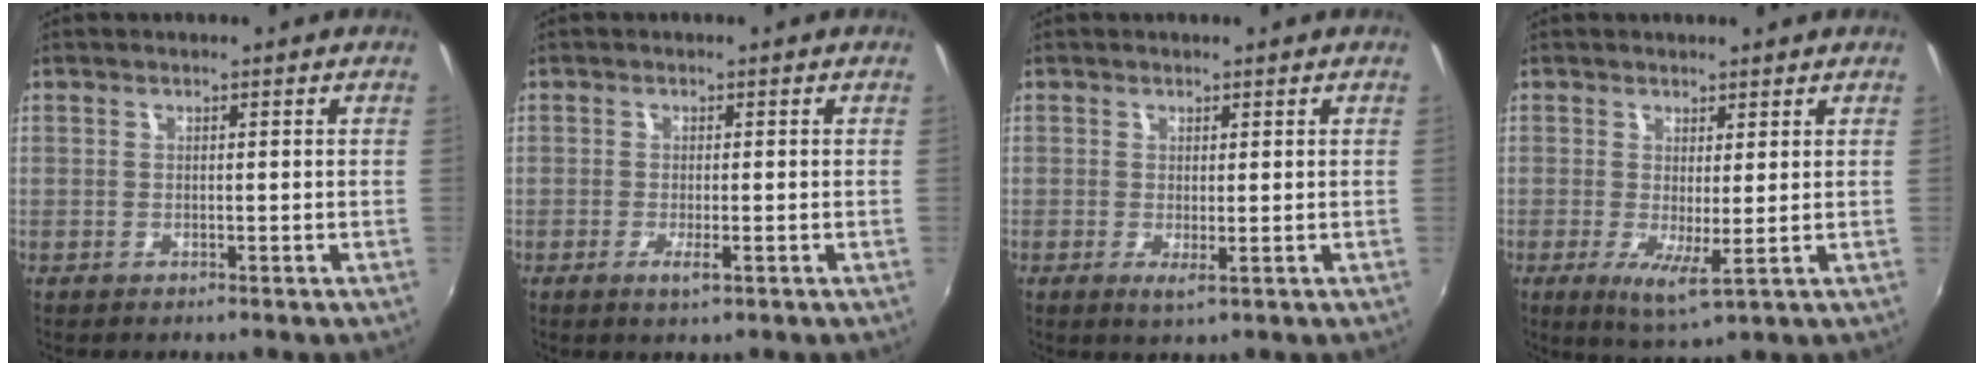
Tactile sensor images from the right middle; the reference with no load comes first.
{"total": 2.2, "force": [-0.9, 0.2, 2.0], "torque": [-0.039, -0.006, -0.015]}
{"total": 1.7, "force": [0.0, 0.2, 1.7], "torque": [-0.031, -0.005, 0.000]}
{"total": 4.6, "force": [0.1, 0.7, 4.6], "torque": [-0.080, -0.014, 0.004]}